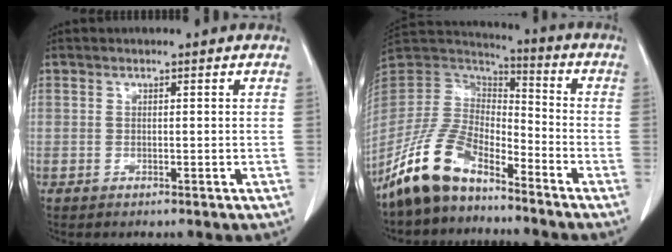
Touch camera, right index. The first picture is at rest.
{"total": 12.9, "force": [-9.8, 5.0, 6.9], "torque": [-0.153, 0.012, -0.194]}